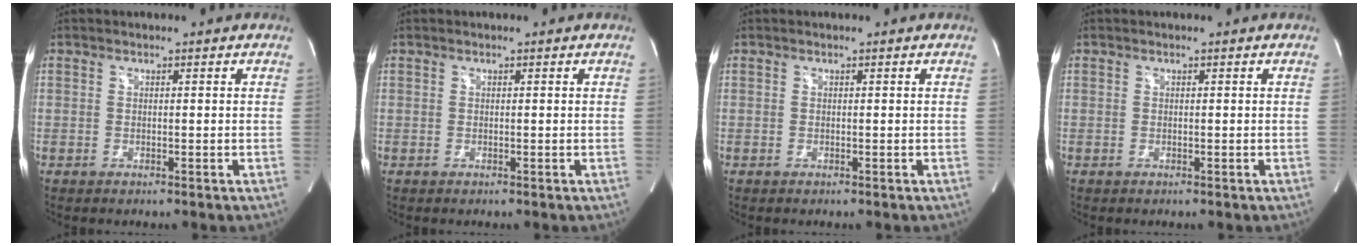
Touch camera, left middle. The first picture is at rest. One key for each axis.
{"total": 0.0}
{"total": 0.0}
{"total": 0.0}